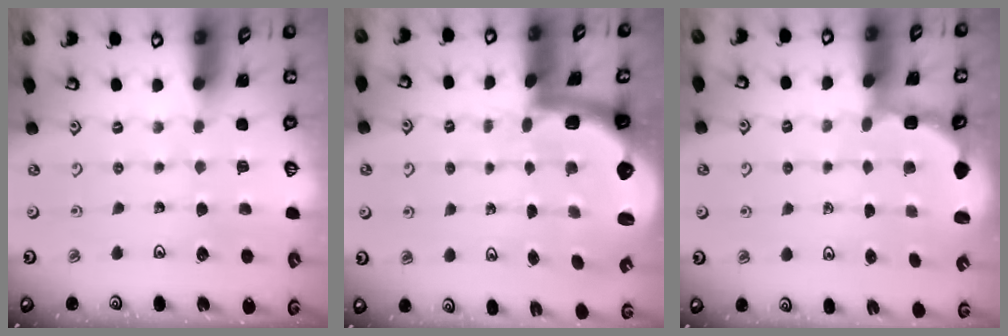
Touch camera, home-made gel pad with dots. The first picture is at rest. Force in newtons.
{"total": 2.8, "press": 2.5, "slide": 1.4}
{"total": 2.7, "press": 2.3, "slide": 1.5}